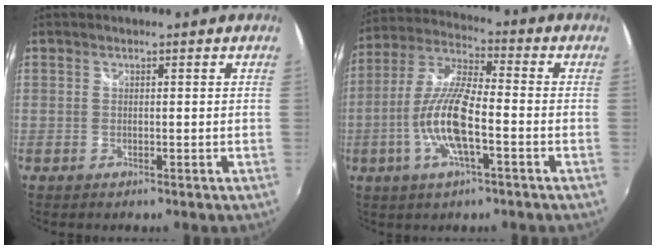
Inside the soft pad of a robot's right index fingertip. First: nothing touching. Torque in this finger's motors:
{"motor_torque": [1.58, -0.56, 0.36, 0.15]}